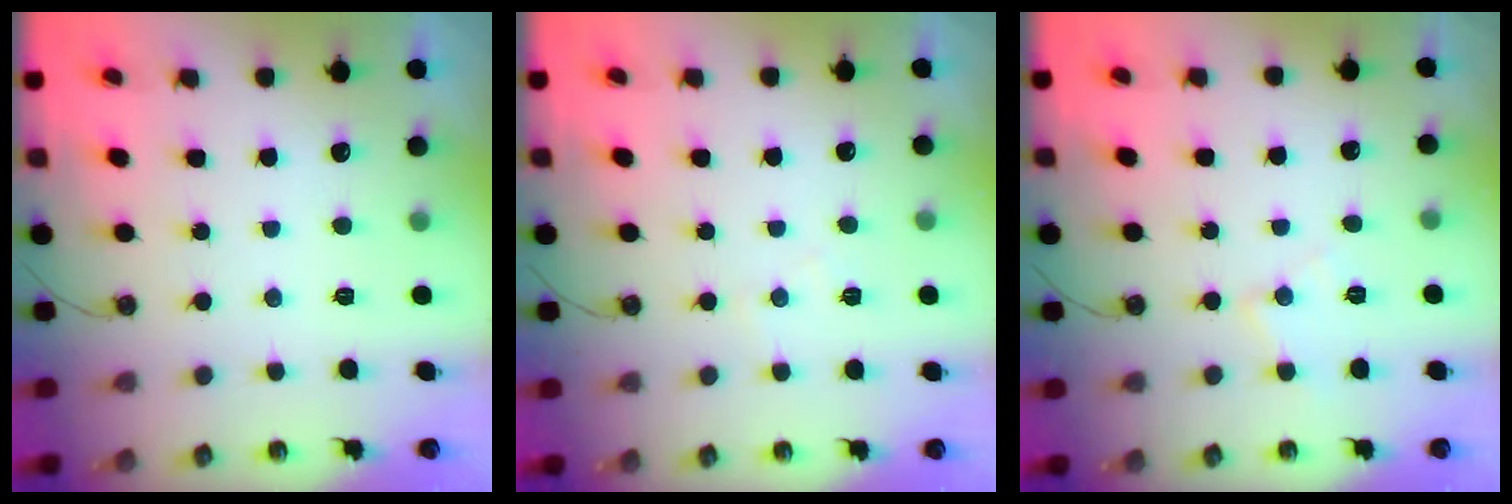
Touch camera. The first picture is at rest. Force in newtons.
{"total": 4.8, "press": 4.7, "slide": 0.7}
{"total": 6.6, "press": 6.6, "slide": 0.4}